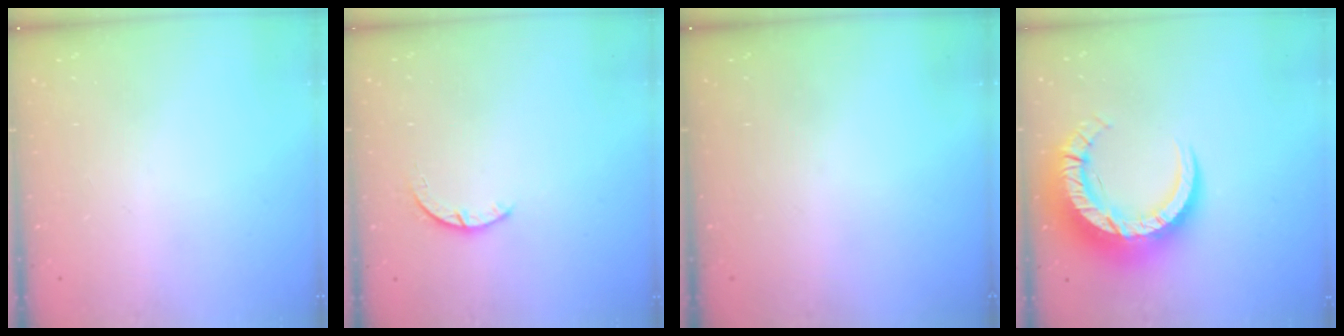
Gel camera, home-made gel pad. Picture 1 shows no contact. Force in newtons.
{"total": 2.4, "press": 2.4, "slide": 0.3}
{"total": 0.0}
{"total": 15.2, "press": 15.1, "slide": 1.6}